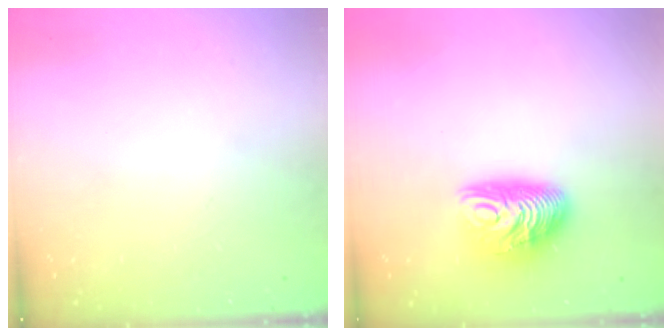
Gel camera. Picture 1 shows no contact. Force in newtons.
{"total": 10.2, "press": 10.2, "slide": 0.7}